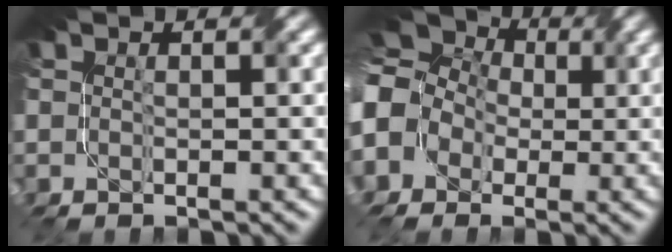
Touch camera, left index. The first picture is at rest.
{"total": 11.9, "force": [0.1, 10.4, 5.8], "torque": [-0.141, 0.025, -0.048]}